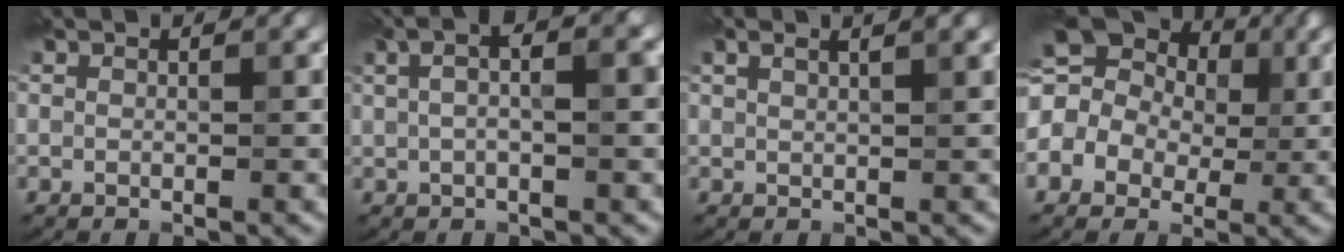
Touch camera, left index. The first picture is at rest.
{"total": 4.9, "force": [1.4, 1.9, 4.3], "torque": [-0.075, 0.018, 0.017]}
{"total": 2.6, "force": [1.5, 0.8, 2.0], "torque": [-0.019, 0.003, 0.014]}
{"total": 15.4, "force": [3.6, 13.1, 7.2], "torque": [-0.154, 0.047, 0.011]}